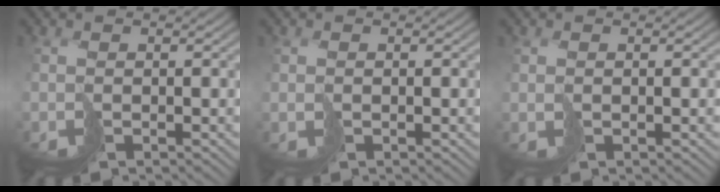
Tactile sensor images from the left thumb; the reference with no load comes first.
{"total": 0.6, "force": [0.2, 0.3, 0.4], "torque": [-0.009, -0.003, 0.009]}
{"total": 0.7, "force": [0.4, 0.3, 0.4], "torque": [-0.009, -0.003, 0.013]}